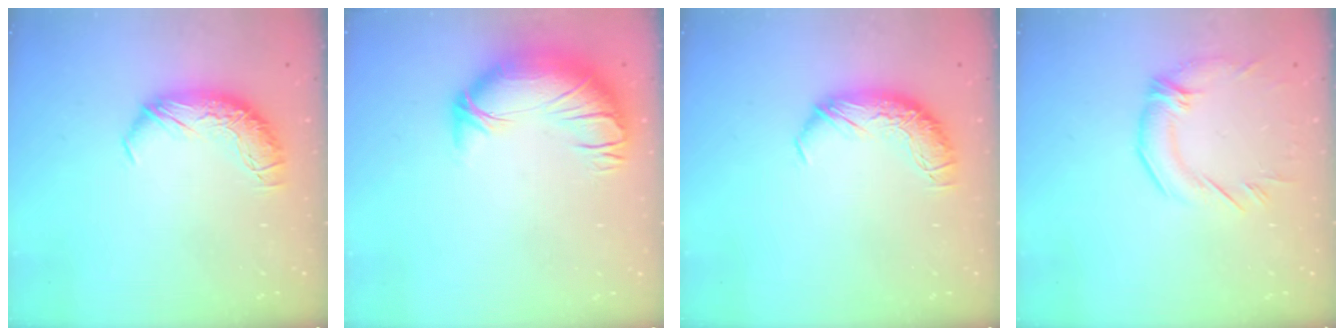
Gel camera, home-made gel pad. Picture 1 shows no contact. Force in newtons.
{"total": 3.8, "press": 2.1, "slide": 3.1}
{"total": 0.0}
{"total": 2.1, "press": 1.4, "slide": 1.6}